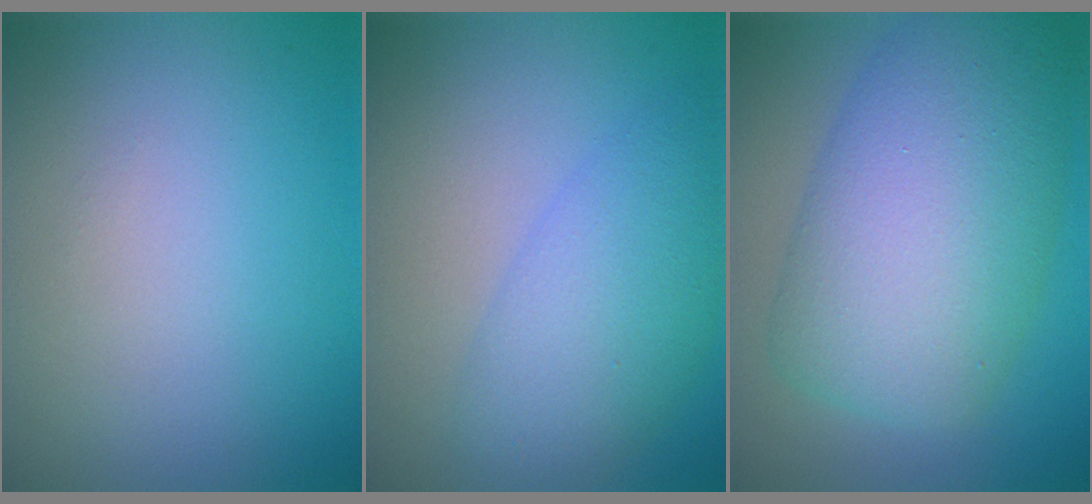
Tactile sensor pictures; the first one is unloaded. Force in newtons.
{"total": 5.5, "press": 5.5, "slide": 0.2}
{"total": 11.7, "press": 11.7, "slide": 0.2}